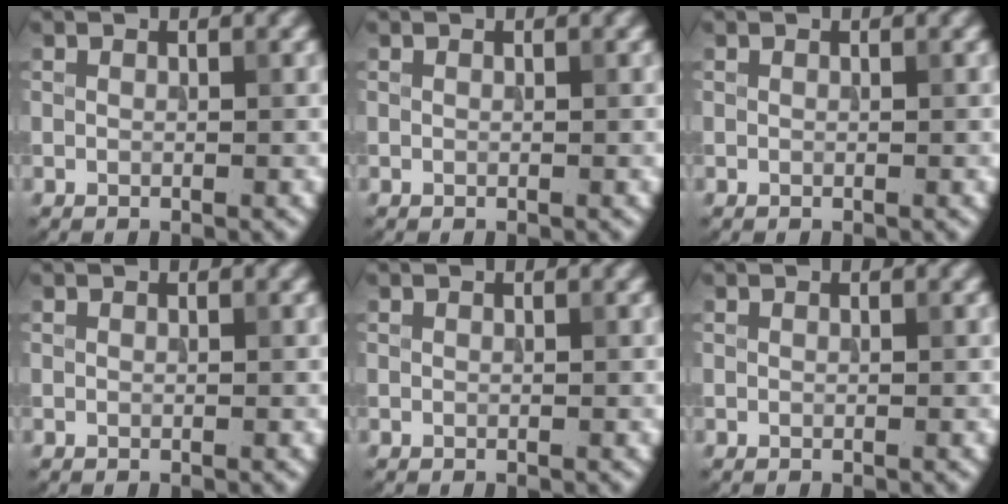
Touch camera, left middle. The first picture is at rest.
{"total": 0.0}
{"total": 0.0}
{"total": 0.0}
{"total": 0.0}
{"total": 0.0}